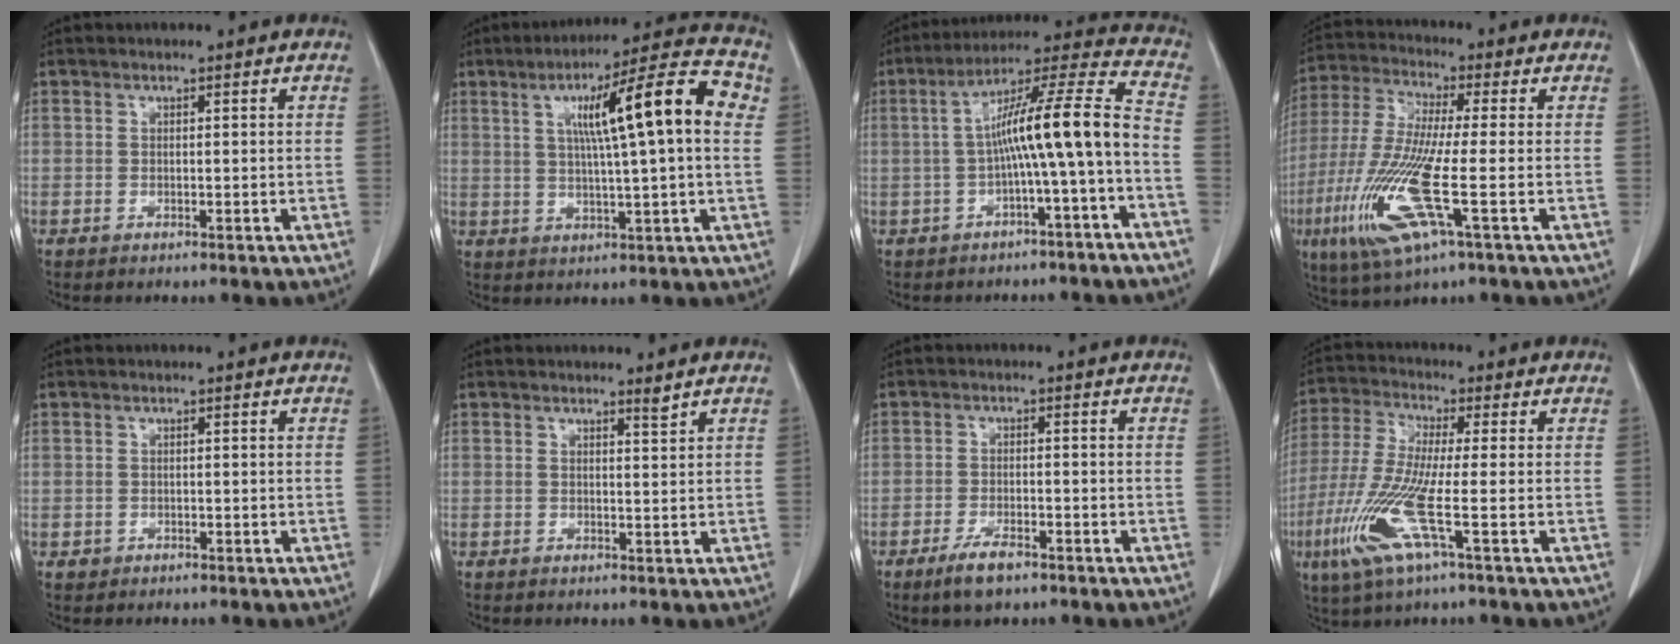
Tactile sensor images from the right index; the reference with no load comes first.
{"total": 14.8, "force": [3.0, 0.2, 14.5], "torque": [-0.218, 0.024, 0.045]}
{"total": 12.9, "force": [-2.4, -0.3, 12.6], "torque": [-0.203, 0.036, -0.040]}
{"total": 14.2, "force": [-4.5, 1.2, 13.5], "torque": [-0.295, -0.026, -0.089]}
{"total": 0.9, "force": [-0.4, 0.8, 0.0], "torque": [-0.004, 0.004, -0.004]}
{"total": 1.0, "force": [0.9, -0.2, 0.3], "torque": [-0.016, -0.007, 0.019]}
{"total": 4.6, "force": [-3.2, 1.3, 3.1], "torque": [-0.065, -0.003, -0.053]}
{"total": 11.4, "force": [-4.0, 0.7, 10.7], "torque": [-0.236, -0.021, -0.084]}